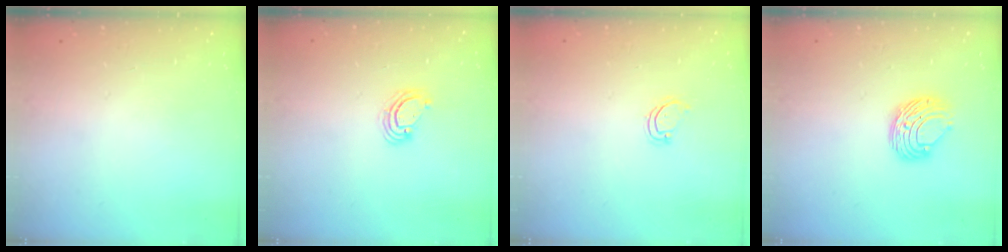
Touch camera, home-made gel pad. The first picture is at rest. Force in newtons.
{"total": 4.0, "press": 4.0, "slide": 0.3}
{"total": 2.8, "press": 2.8, "slide": 0.3}
{"total": 8.7, "press": 8.6, "slide": 0.7}